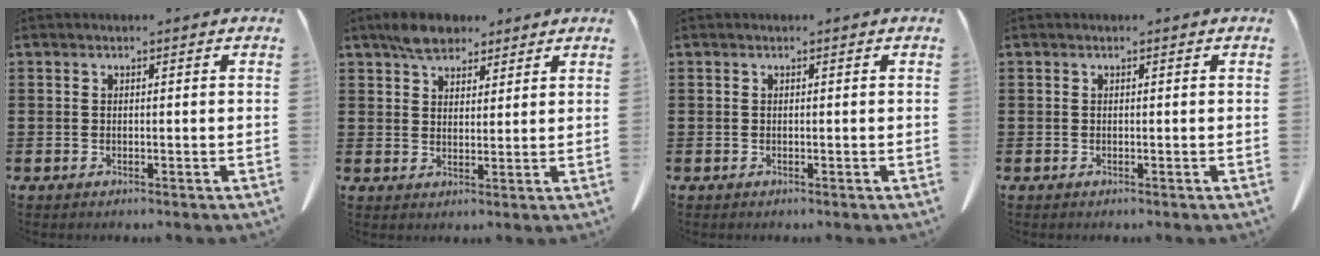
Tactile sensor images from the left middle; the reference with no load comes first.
{"total": 5.1, "force": [4.0, 2.6, 1.8], "torque": [-0.038, 0.004, 0.075]}
{"total": 0.0}
{"total": 0.0}